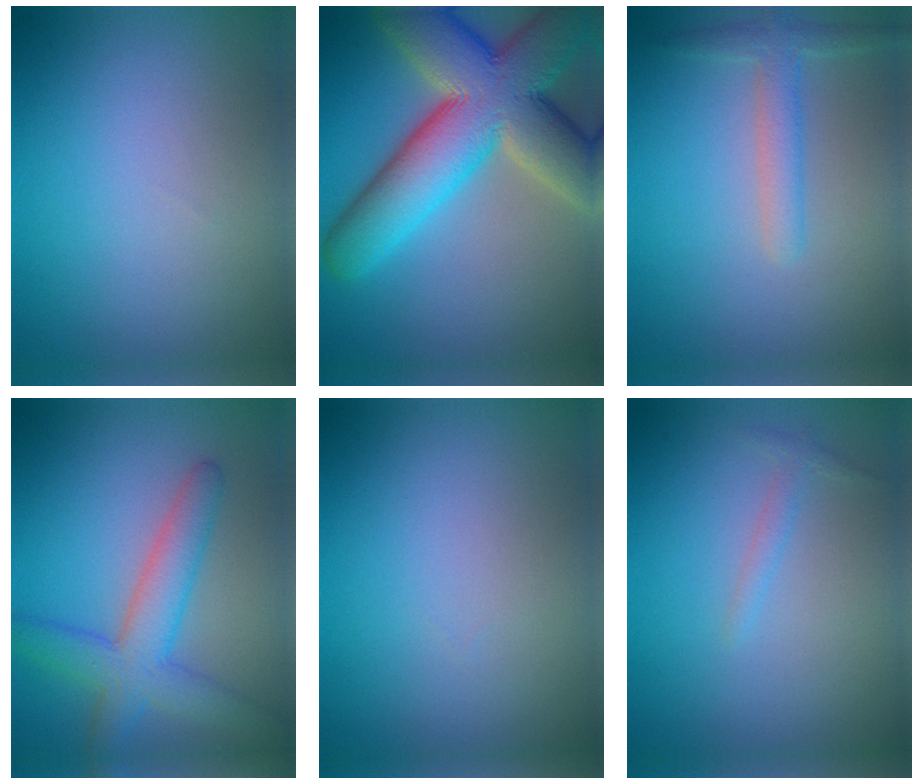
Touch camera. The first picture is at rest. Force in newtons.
{"total": 13.9, "press": 13.8, "slide": 1.0}
{"total": 2.4, "press": 2.4, "slide": 0.2}
{"total": 5.3, "press": 5.3, "slide": 0.1}
{"total": 0.0}
{"total": 0.9, "press": 0.9, "slide": 0.1}